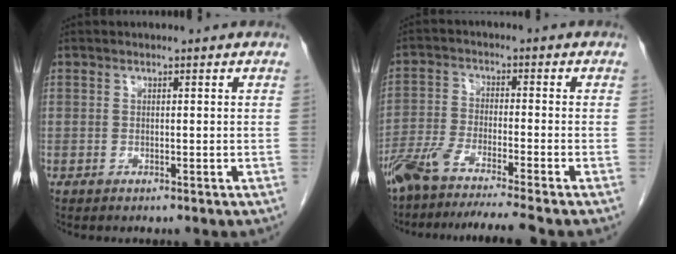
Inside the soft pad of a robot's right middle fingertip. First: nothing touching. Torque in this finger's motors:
{"motor_torque": [1.12, -1.01, 0.30, 0.10]}